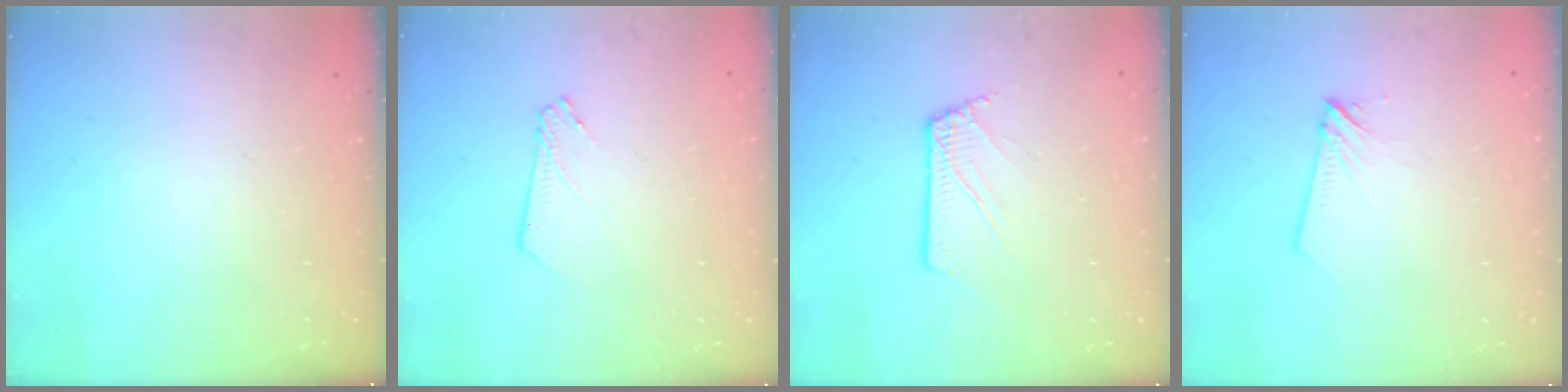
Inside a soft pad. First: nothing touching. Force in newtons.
{"total": 3.2, "press": 3.2, "slide": 0.3}
{"total": 2.4, "press": 2.4, "slide": 0.1}
{"total": 3.7, "press": 3.7, "slide": 0.4}